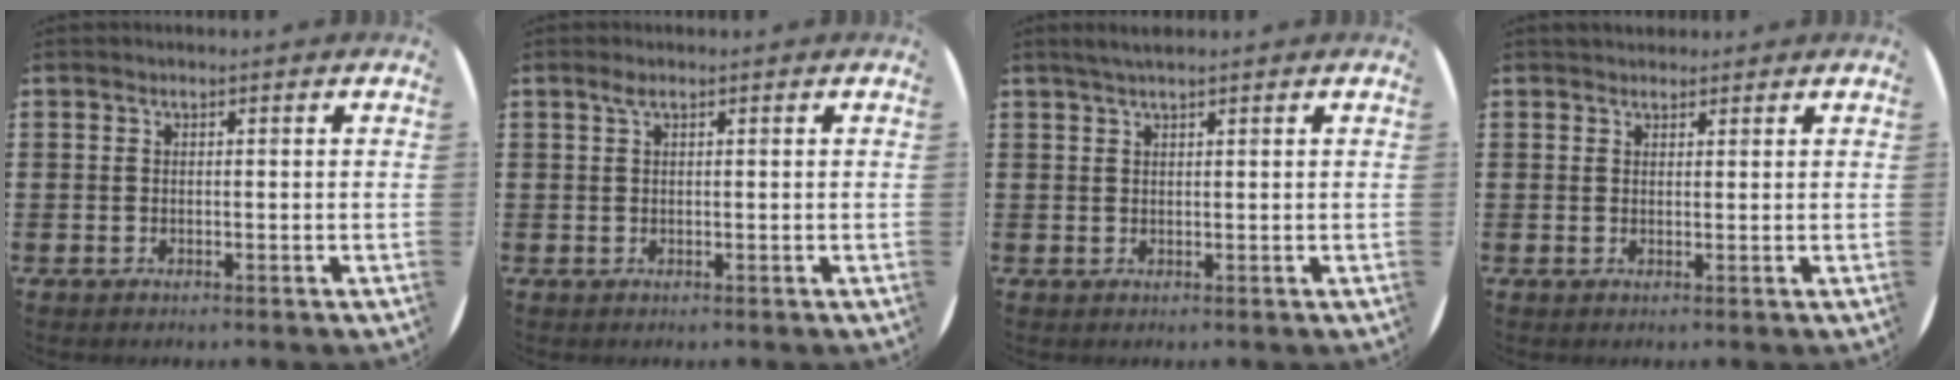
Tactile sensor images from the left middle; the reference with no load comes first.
{"total": 1.1, "force": [0.5, 0.2, 0.9], "torque": [-0.018, 0.005, 0.008]}
{"total": 1.8, "force": [1.5, 0.1, 1.0], "torque": [-0.021, 0.004, 0.026]}
{"total": 1.2, "force": [1.1, 0.4, -0.1], "torque": [0.009, 0.000, 0.020]}